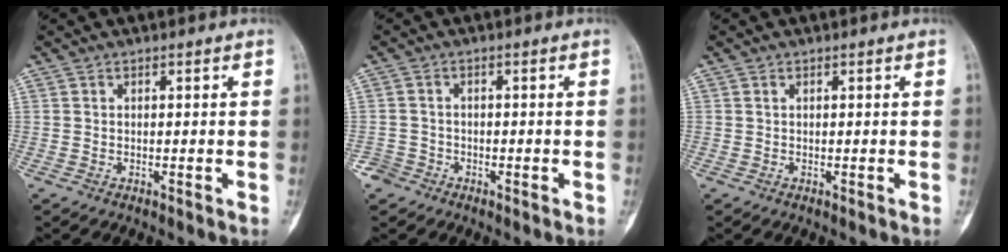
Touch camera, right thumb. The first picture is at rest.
{"total": 2.6, "force": [-1.6, 2.0, -0.2], "torque": [0.011, 0.010, -0.034]}
{"total": 0.0}